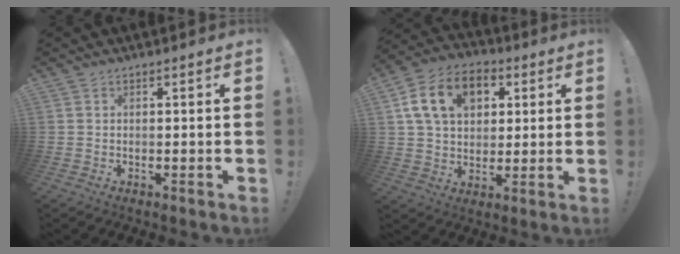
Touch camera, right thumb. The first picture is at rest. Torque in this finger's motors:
{"motor_torque": [0.87, 0.88, 0.53, -0.04, 0.09]}